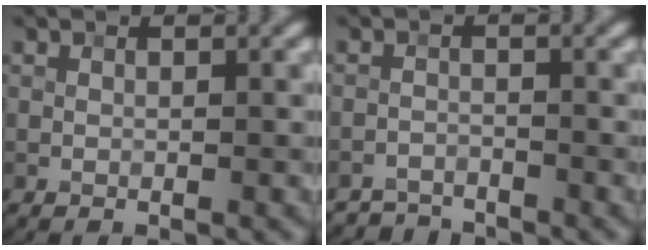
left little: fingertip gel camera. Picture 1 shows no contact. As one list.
[{"total": 2.0, "force": [-1.9, 0.4, -0.4], "torque": [0.018, 0.003, -0.039]}]